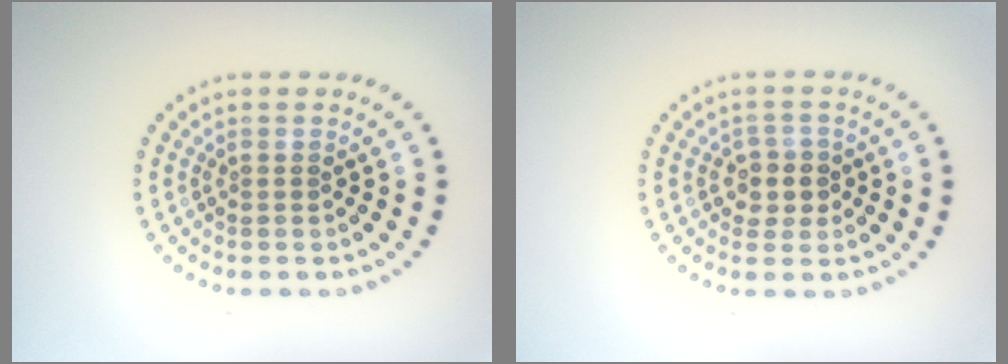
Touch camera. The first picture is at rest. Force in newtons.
{"total": 2.1, "press": 1.9, "slide": 0.7}